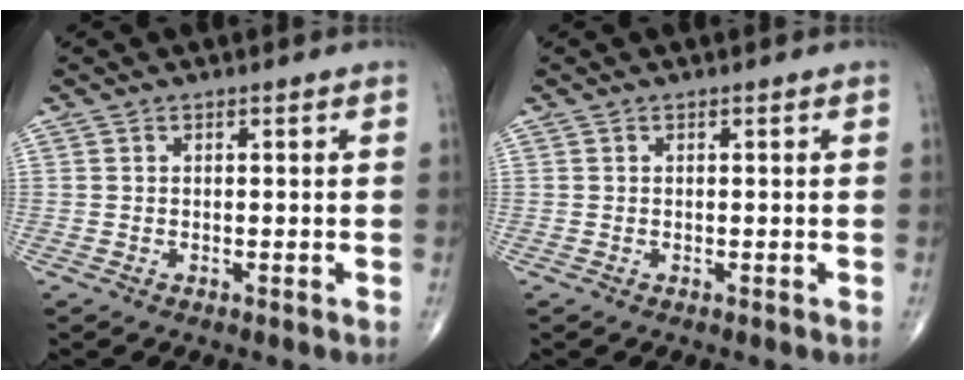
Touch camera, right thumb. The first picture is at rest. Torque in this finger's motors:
{"motor_torque": [0.18, 0.07, 0.13, 0.03, 0.00]}